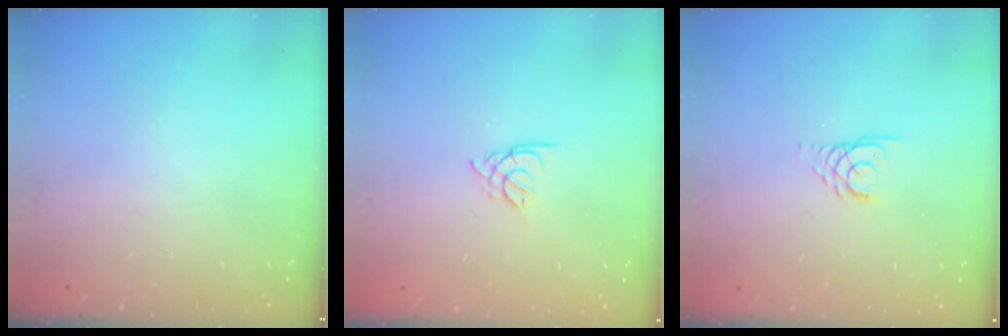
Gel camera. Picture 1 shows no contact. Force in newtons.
{"total": 2.7, "press": 2.6, "slide": 0.5}
{"total": 3.0, "press": 2.9, "slide": 0.3}